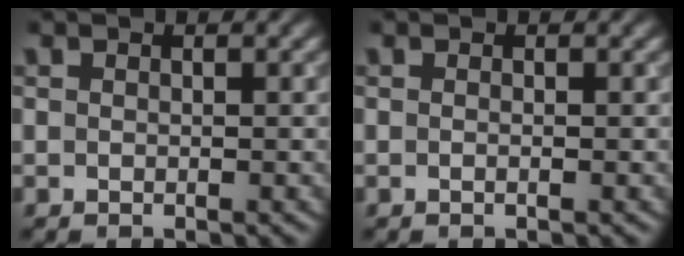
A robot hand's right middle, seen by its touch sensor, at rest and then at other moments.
{"total": 0.5, "force": [-0.1, 0.1, 0.5], "torque": [-0.009, -0.006, -0.006]}